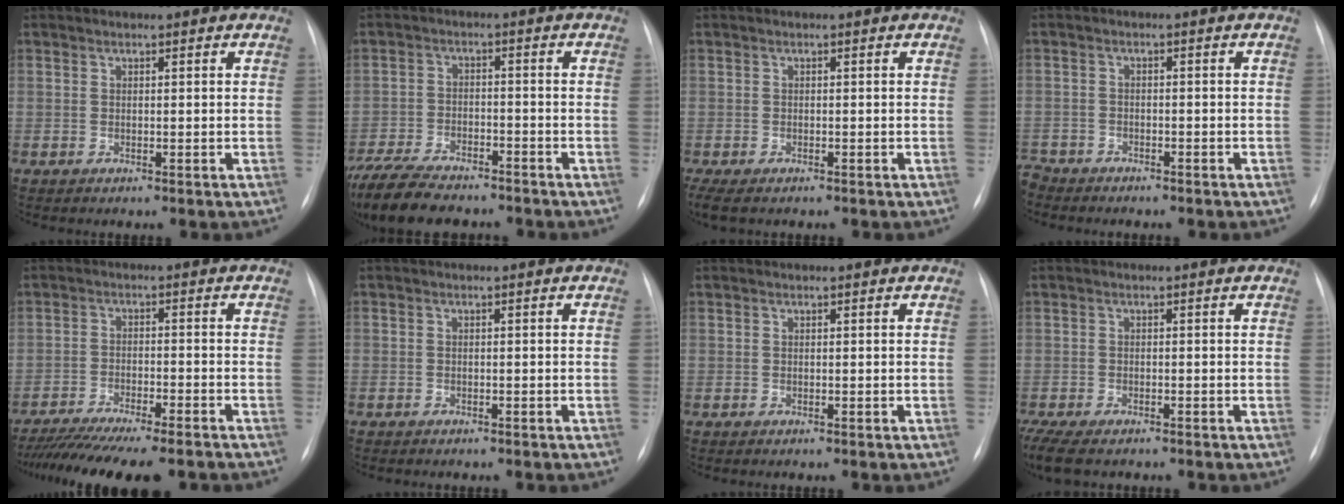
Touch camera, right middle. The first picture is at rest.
{"total": 14.8, "force": [-12.4, 4.4, 6.9], "torque": [-0.152, -0.016, -0.198]}
{"total": 5.5, "force": [-4.0, 2.2, 2.9], "torque": [-0.054, -0.009, -0.060]}
{"total": 5.5, "force": [-4.8, 2.5, 1.0], "torque": [-0.015, -0.005, -0.077]}
{"total": 14.8, "force": [-12.9, 1.6, 7.2], "torque": [-0.114, -0.021, -0.189]}
{"total": 0.8, "force": [-0.6, 0.4, 0.3], "torque": [-0.007, 0.001, -0.007]}
{"total": 0.0}
{"total": 9.1, "force": [-6.8, 3.6, 4.9], "torque": [-0.109, -0.007, -0.104]}